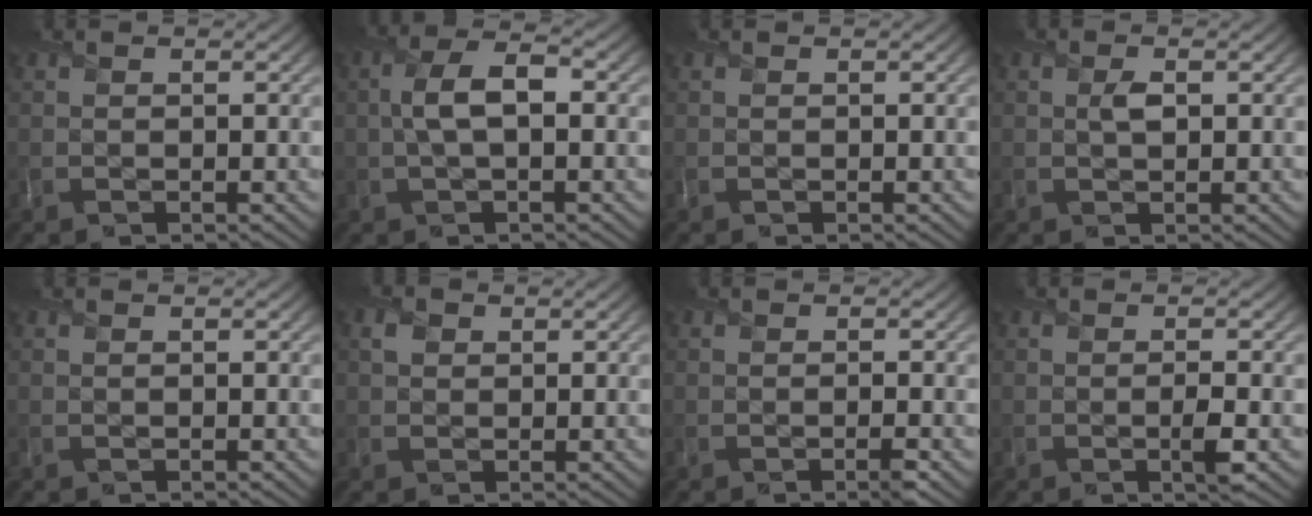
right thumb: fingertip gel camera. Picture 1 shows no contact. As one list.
[{"total": 4.7, "force": [0.0, 2.0, 4.3], "torque": [-0.091, 0.011, -0.005]}, {"total": 0.0}, {"total": 1.3, "force": [0.2, 0.6, 1.1], "torque": [-0.023, 0.000, 0.004]}, {"total": 0.0}, {"total": 1.4, "force": [0.5, 1.3, 0.4], "torque": [-0.011, 0.002, 0.009]}, {"total": 1.2, "force": [-0.6, 0.1, 1.1], "torque": [-0.015, 0.000, -0.015]}, {"total": 1.9, "force": [-0.7, 0.2, 1.8], "torque": [-0.031, -0.001, -0.014]}]